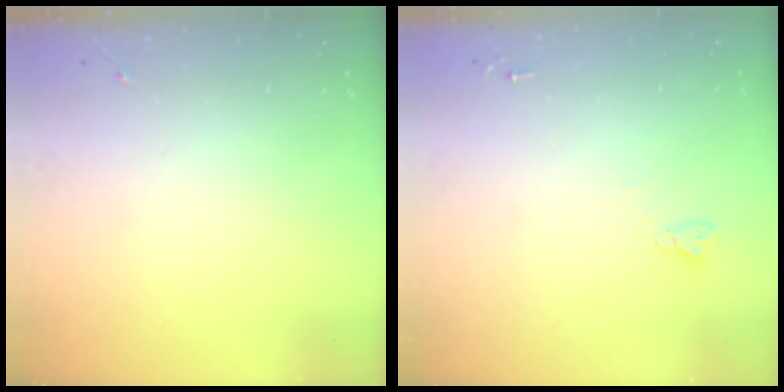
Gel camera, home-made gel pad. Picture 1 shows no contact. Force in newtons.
{"total": 3.8, "press": 3.8, "slide": 0.3}